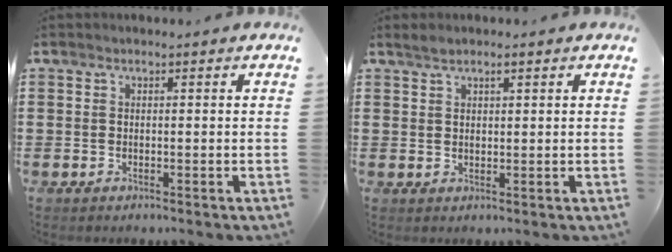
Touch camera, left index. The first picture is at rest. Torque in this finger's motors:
{"motor_torque": [0.40, -0.36, 0.09, 0.02]}